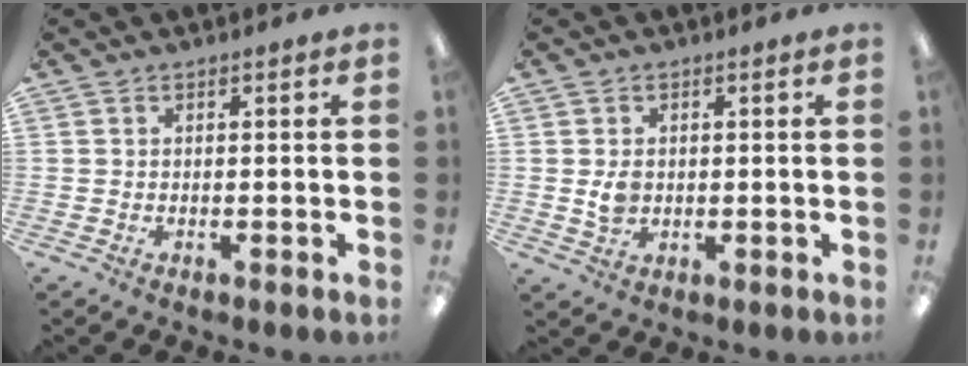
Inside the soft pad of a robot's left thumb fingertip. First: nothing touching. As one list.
[{"total": 3.5, "force": [0.3, 2.7, 2.3], "torque": [-0.030, -0.001, 0.002]}]